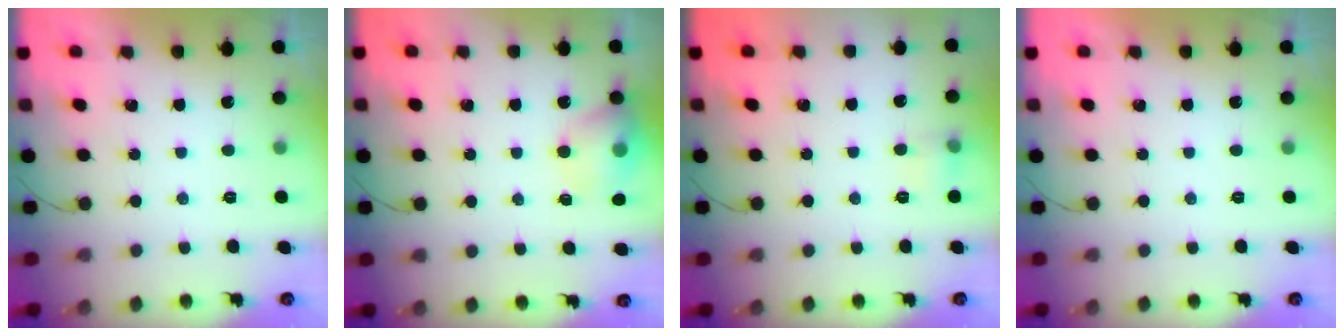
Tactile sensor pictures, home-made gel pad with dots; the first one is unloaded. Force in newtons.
{"total": 11.8, "press": 9.0, "slide": 7.6}
{"total": 6.9, "press": 6.8, "slide": 1.3}
{"total": 0.0}